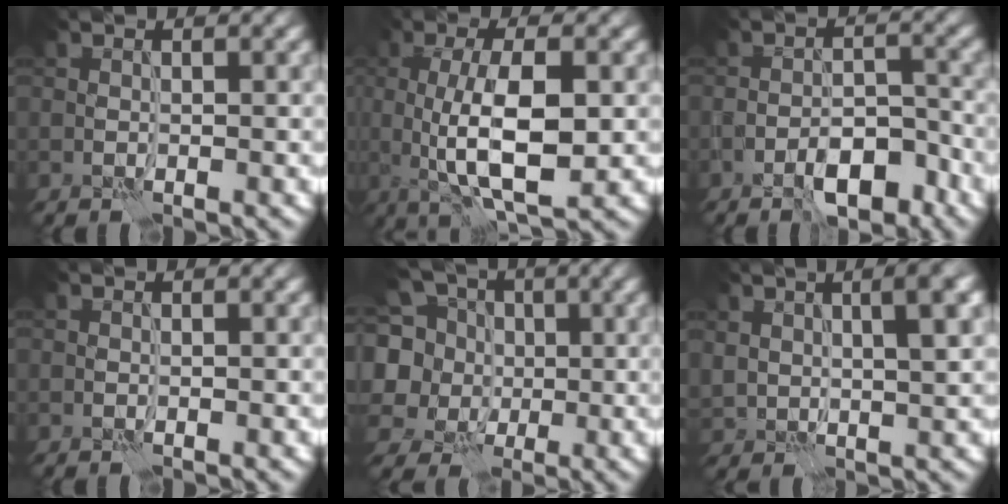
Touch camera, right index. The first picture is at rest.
{"total": 8.0, "force": [-0.2, 2.5, 7.6], "torque": [-0.132, -0.003, -0.001]}
{"total": 5.1, "force": [-3.4, 1.8, 3.3], "torque": [-0.043, 0.011, -0.053]}
{"total": 0.0}
{"total": 9.2, "force": [1.9, 8.0, 4.2], "torque": [-0.109, 0.028, -0.003]}
{"total": 5.1, "force": [2.2, 2.0, 4.1], "torque": [-0.067, 0.006, 0.043]}